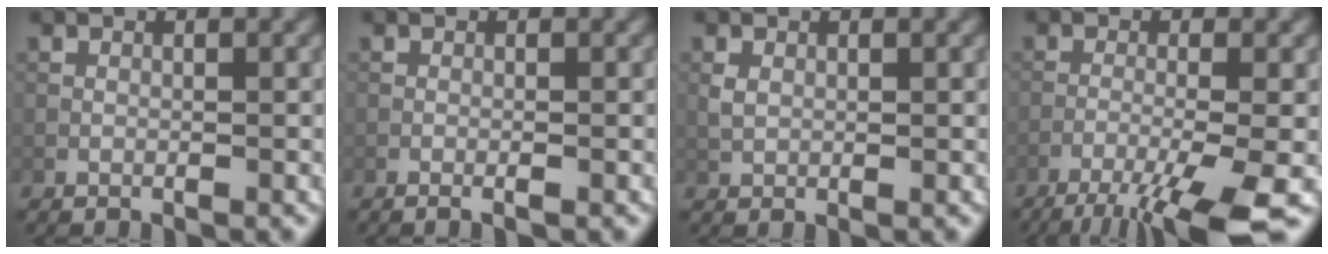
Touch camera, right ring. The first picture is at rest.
{"total": 0.5, "force": [0.1, 0.0, 0.5], "torque": [-0.009, 0.005, -0.002]}
{"total": 1.1, "force": [0.7, 0.7, 0.6], "torque": [-0.017, 0.001, 0.015]}
{"total": 7.2, "force": [-4.5, 0.8, 5.5], "torque": [-0.088, -0.003, -0.083]}